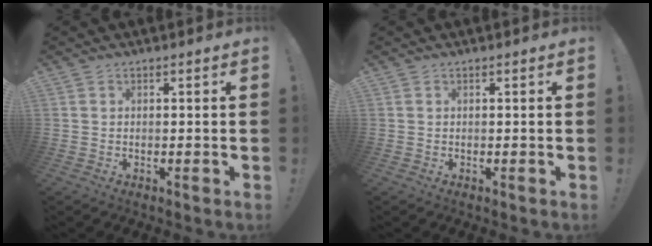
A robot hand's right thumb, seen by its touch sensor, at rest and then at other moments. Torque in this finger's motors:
{"motor_torque": [-0.05, 0.03, -0.11, 0.08, 0.02]}